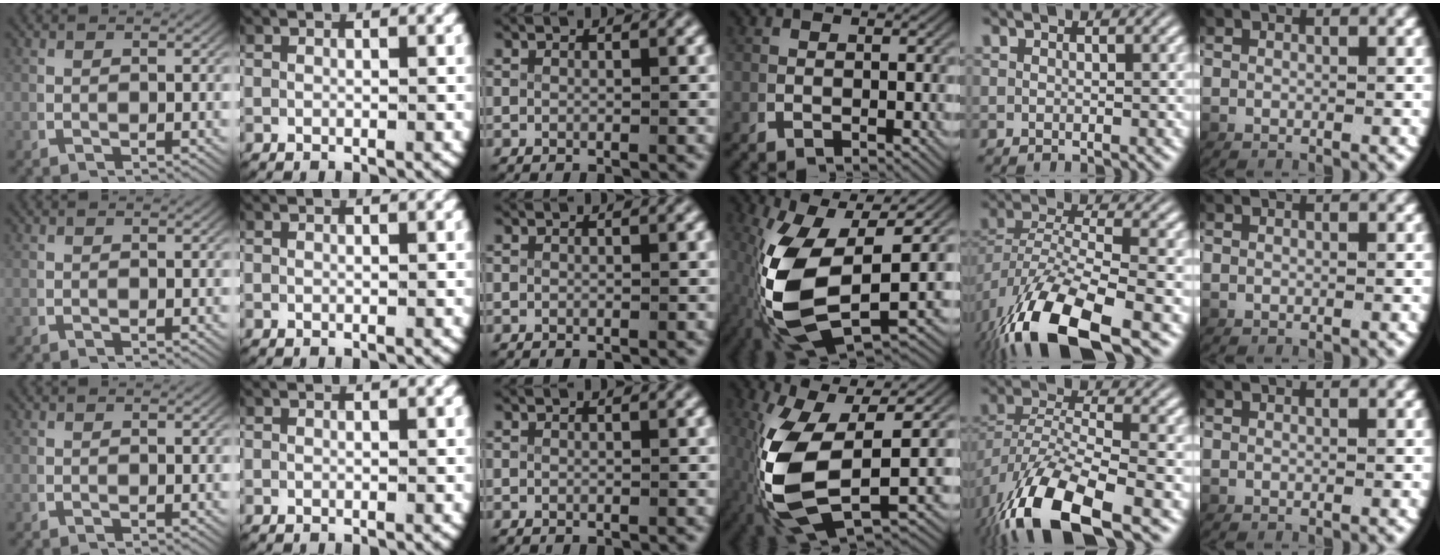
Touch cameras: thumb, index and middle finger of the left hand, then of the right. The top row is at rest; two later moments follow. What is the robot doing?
{"motion": "lift_and_place", "object": "scissors"}